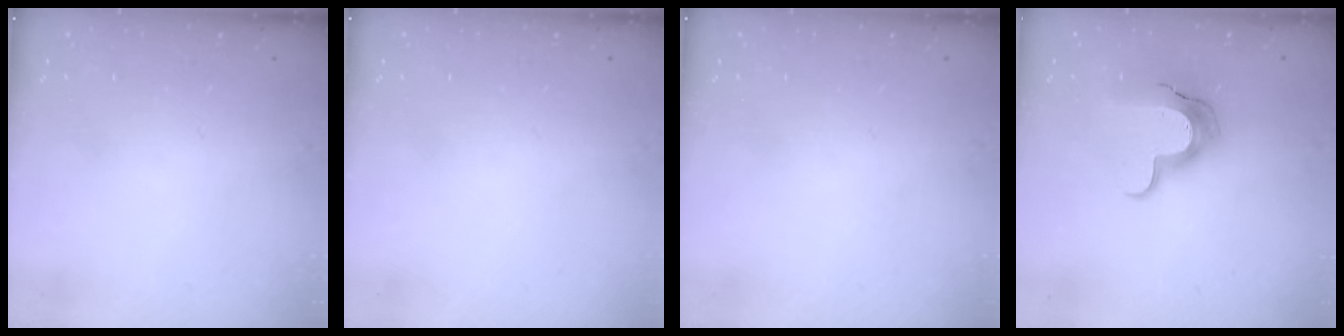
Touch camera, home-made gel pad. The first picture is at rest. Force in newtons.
{"total": 0.0}
{"total": 0.0}
{"total": 13.0, "press": 13.0, "slide": 1.0}